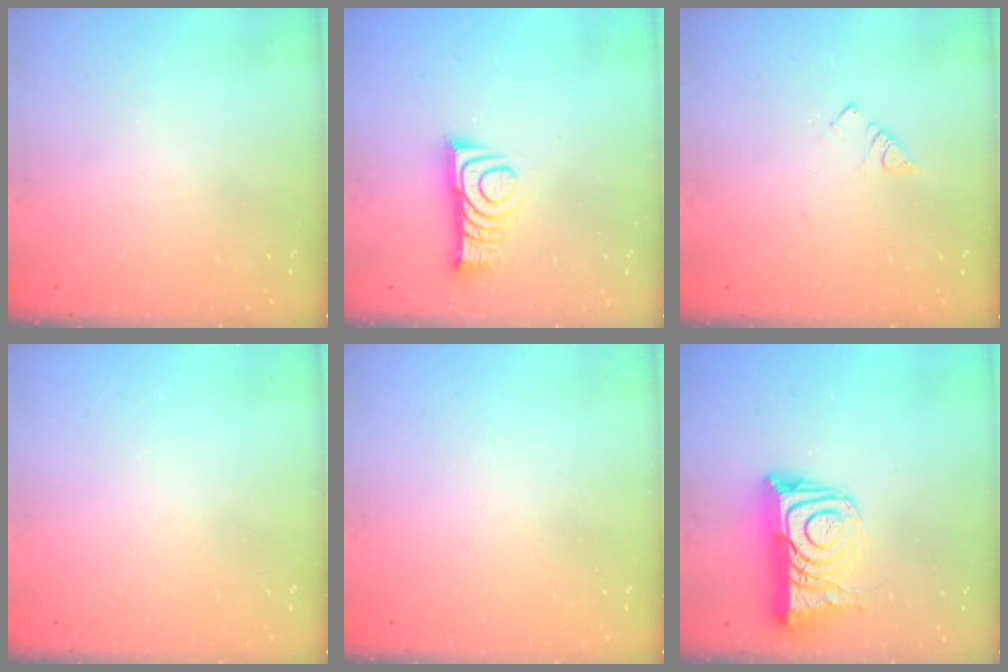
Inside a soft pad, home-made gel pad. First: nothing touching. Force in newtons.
{"total": 9.6, "press": 9.6, "slide": 0.1}
{"total": 2.7, "press": 2.7, "slide": 0.4}
{"total": 0.0}
{"total": 2.8, "press": 2.8, "slide": 0.4}
{"total": 16.4, "press": 16.3, "slide": 1.5}